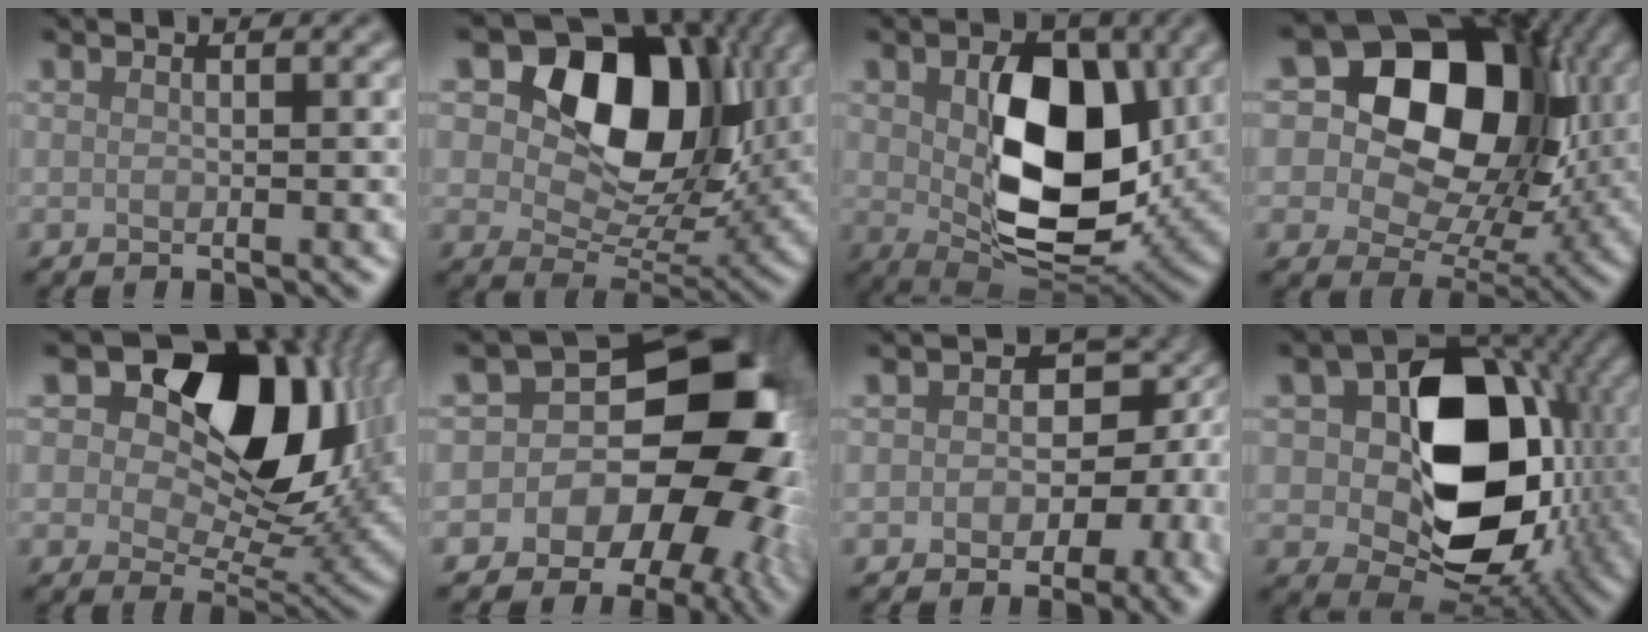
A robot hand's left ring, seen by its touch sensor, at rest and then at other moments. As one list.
[{"total": 13.3, "force": [4.6, 9.1, 8.6], "torque": [-0.125, 0.000, 0.071]}, {"total": 10.9, "force": [0.9, 6.8, 8.4], "torque": [-0.145, -0.017, 0.032]}, {"total": 16.3, "force": [5.2, 11.1, 10.8], "torque": [-0.167, 0.049, 0.078]}, {"total": 15.9, "force": [6.4, 9.3, 11.3], "torque": [-0.166, 0.018, 0.097]}, {"total": 17.1, "force": [-1.2, 12.9, 11.2], "torque": [-0.114, 0.012, -0.047]}, {"total": 10.1, "force": [-1.1, 7.9, 6.2], "torque": [-0.020, -0.005, -0.037]}, {"total": 14.9, "force": [0.6, 10.4, 10.6], "torque": [-0.132, 0.001, 0.008]}]